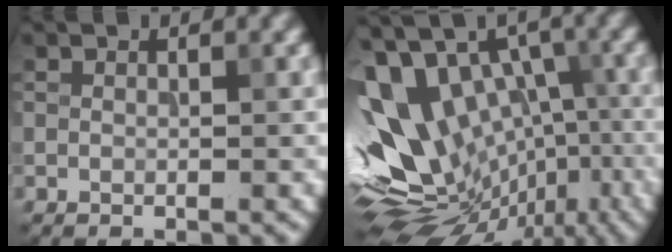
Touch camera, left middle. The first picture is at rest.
{"total": 14.1, "force": [-1.6, 9.6, 10.2], "torque": [-0.163, 0.011, -0.007]}